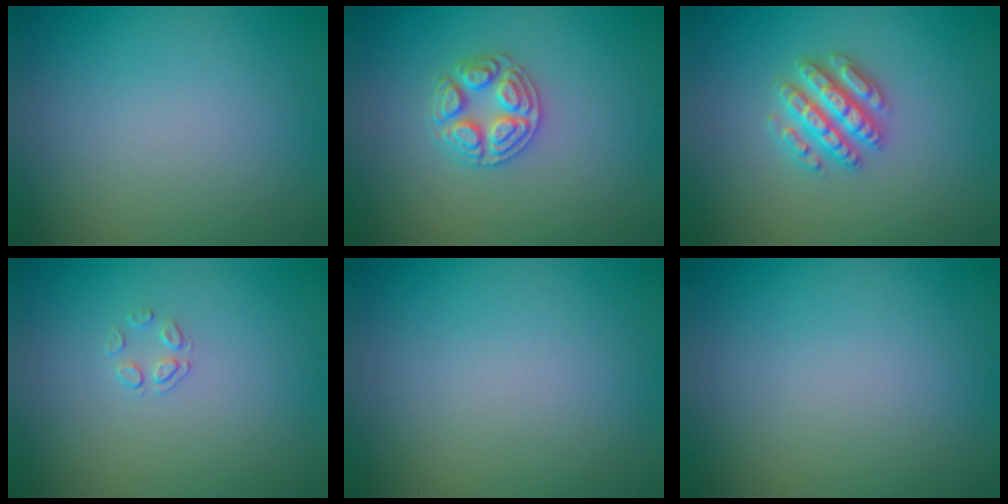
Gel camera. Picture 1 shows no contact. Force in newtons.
{"total": 3.0, "press": 2.9, "slide": 0.4}
{"total": 4.3, "press": 4.2, "slide": 0.7}
{"total": 1.1, "press": 0.5, "slide": 1.0}
{"total": 0.0}
{"total": 0.0}